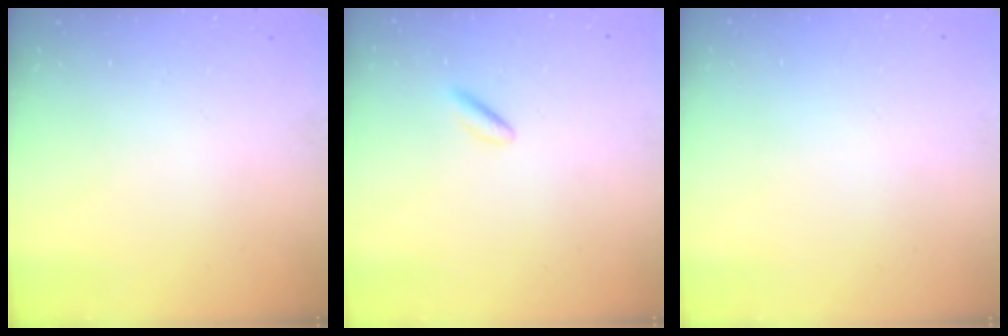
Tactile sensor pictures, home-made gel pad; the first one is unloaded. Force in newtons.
{"total": 0.8, "press": 0.7, "slide": 0.4}
{"total": 2.0, "press": 2.0, "slide": 0.1}